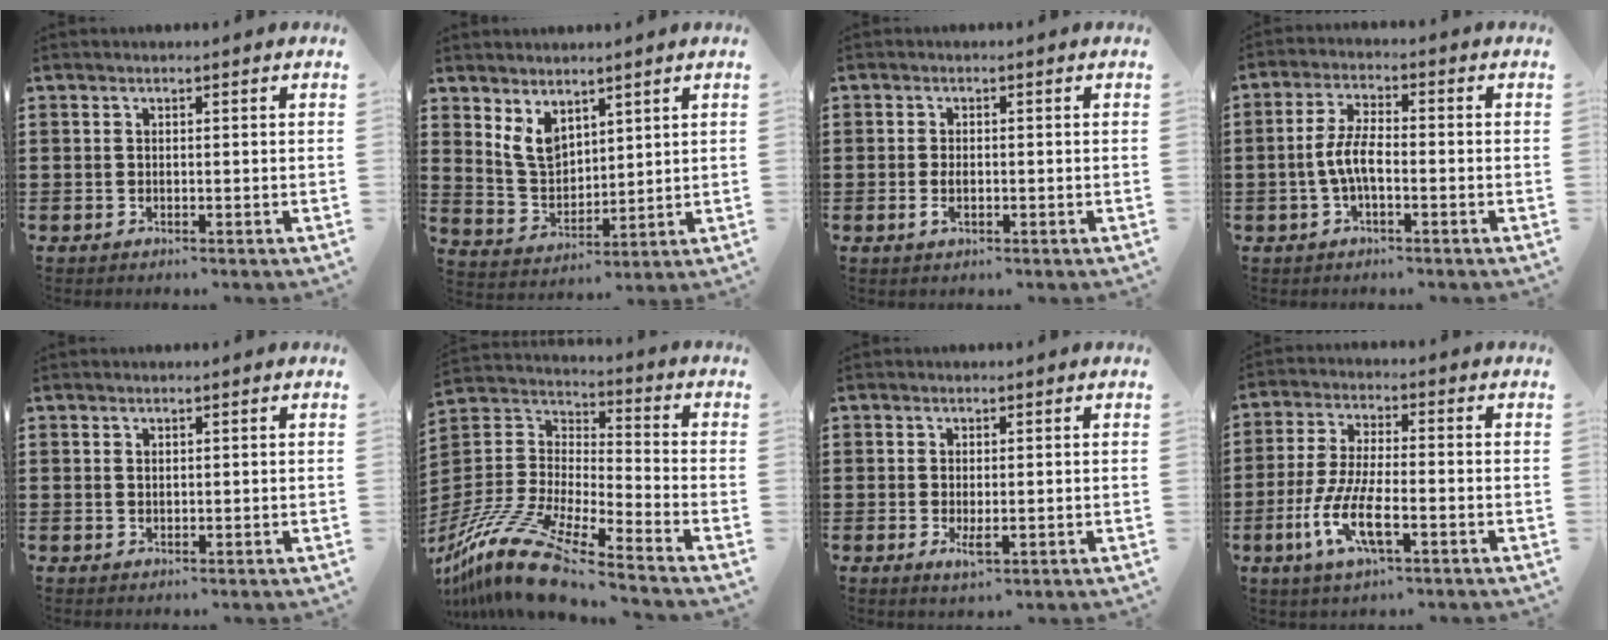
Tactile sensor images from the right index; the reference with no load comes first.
{"total": 6.0, "force": [3.7, 3.5, 3.2], "torque": [-0.083, -0.005, 0.068]}
{"total": 2.0, "force": [-0.4, 0.9, 1.7], "torque": [-0.049, -0.009, -0.010]}
{"total": 5.4, "force": [-1.2, 2.0, 4.9], "torque": [-0.120, -0.004, -0.033]}
{"total": 0.7, "force": [0.5, 0.5, 0.3], "torque": [-0.008, 0.002, 0.009]}
{"total": 15.3, "force": [-12.7, 2.4, 8.2], "torque": [-0.192, 0.022, -0.252]}
{"total": 2.3, "force": [-0.3, 0.6, 2.2], "torque": [-0.044, -0.006, -0.005]}
{"total": 8.9, "force": [-3.8, 2.5, 7.6], "torque": [-0.177, -0.015, -0.077]}